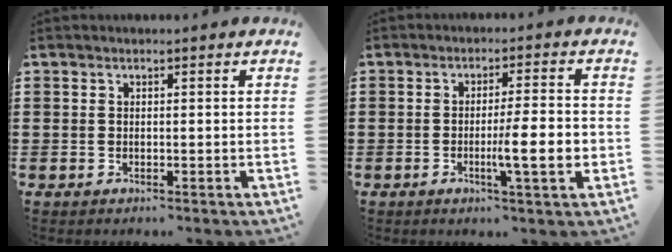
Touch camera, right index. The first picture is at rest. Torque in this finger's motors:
{"motor_torque": [1.26, -0.01, 0.37, 0.11]}